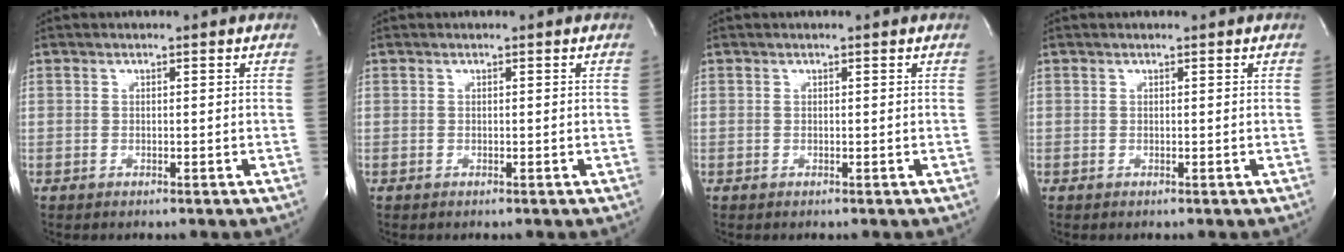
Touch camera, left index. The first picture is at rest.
{"total": 0.0}
{"total": 0.0}
{"total": 0.0}